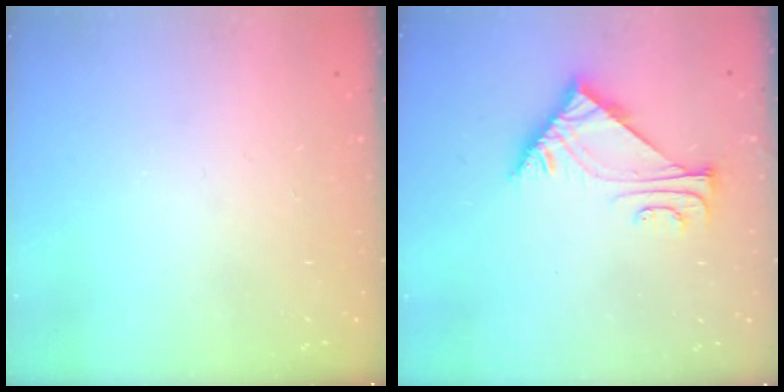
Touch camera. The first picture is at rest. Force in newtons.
{"total": 5.5, "press": 5.5, "slide": 0.9}